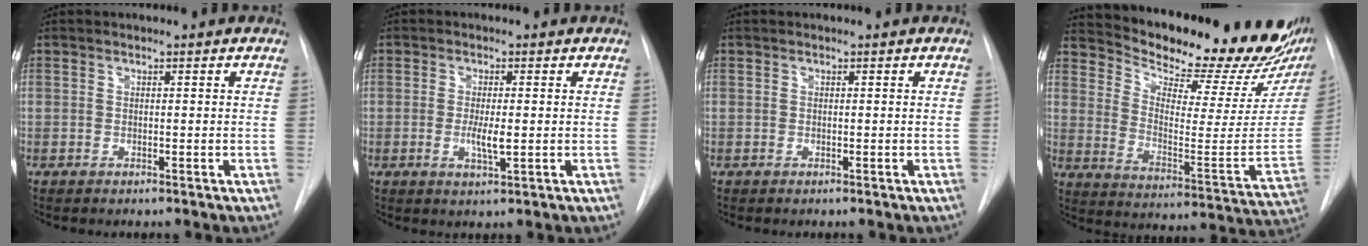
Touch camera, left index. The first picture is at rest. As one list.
[{"total": 3.2, "force": [-0.3, 0.6, 3.1], "torque": [-0.058, -0.004, -0.004]}, {"total": 0.0}, {"total": 24.3, "force": [21.5, 3.8, 10.6], "torque": [-0.167, -0.086, 0.285]}]